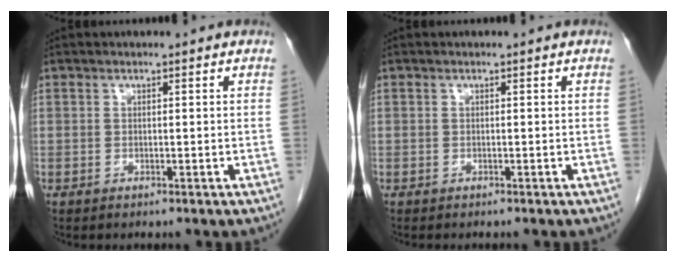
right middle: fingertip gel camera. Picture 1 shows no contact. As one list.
[{"total": 1.1, "force": [-1.0, 0.3, 0.5], "torque": [-0.009, -0.002, -0.012]}]